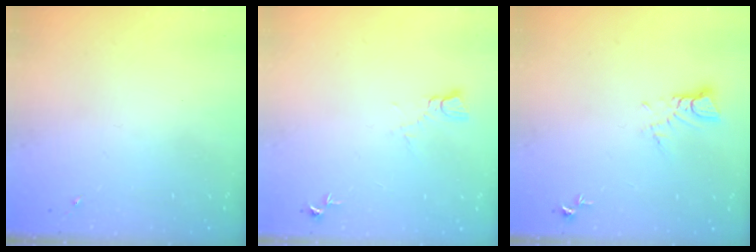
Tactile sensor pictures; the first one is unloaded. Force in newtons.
{"total": 4.3, "press": 4.3, "slide": 0.4}
{"total": 4.0, "press": 3.9, "slide": 0.3}